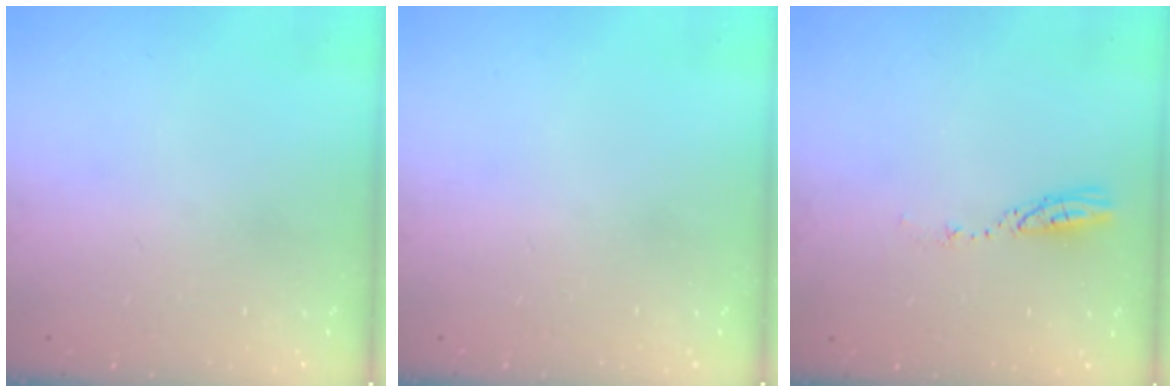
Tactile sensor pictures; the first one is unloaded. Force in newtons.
{"total": 0.0}
{"total": 3.8, "press": 3.8, "slide": 0.4}